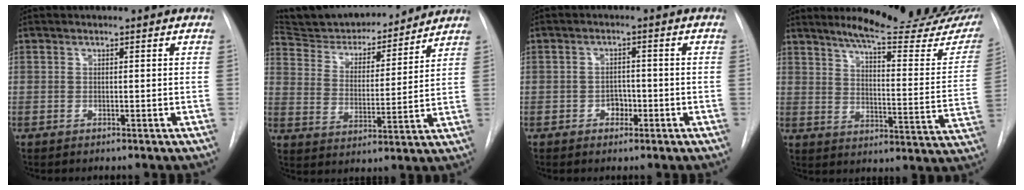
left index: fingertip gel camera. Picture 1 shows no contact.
{"total": 18.0, "force": [16.8, 4.4, 5.0], "torque": [-0.083, 0.002, 0.263]}
{"total": 2.1, "force": [-0.9, 1.6, 1.0], "torque": [-0.008, 0.007, -0.012]}
{"total": 23.8, "force": [20.4, 2.7, 12.0], "torque": [-0.163, -0.082, 0.250]}